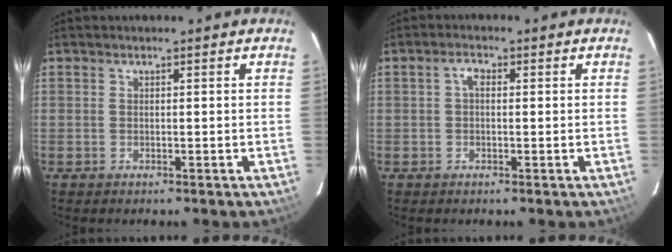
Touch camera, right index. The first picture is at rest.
{"total": 1.9, "force": [0.2, 1.2, 1.5], "torque": [-0.030, 0.009, 0.002]}